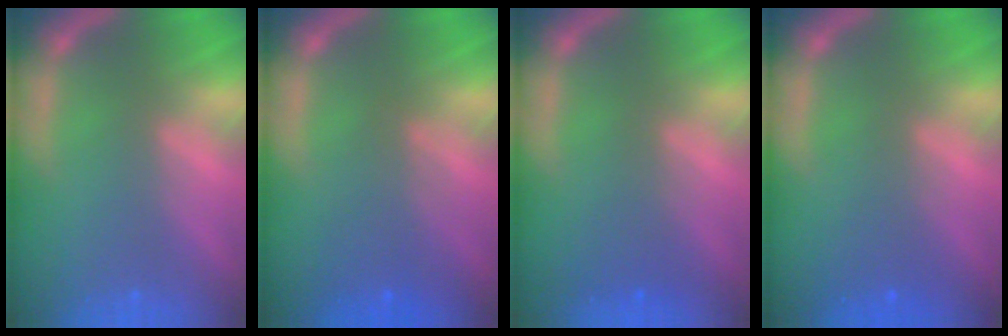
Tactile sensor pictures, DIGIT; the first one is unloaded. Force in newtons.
{"total": 3.5}
{"total": 2.0}
{"total": 1.9}